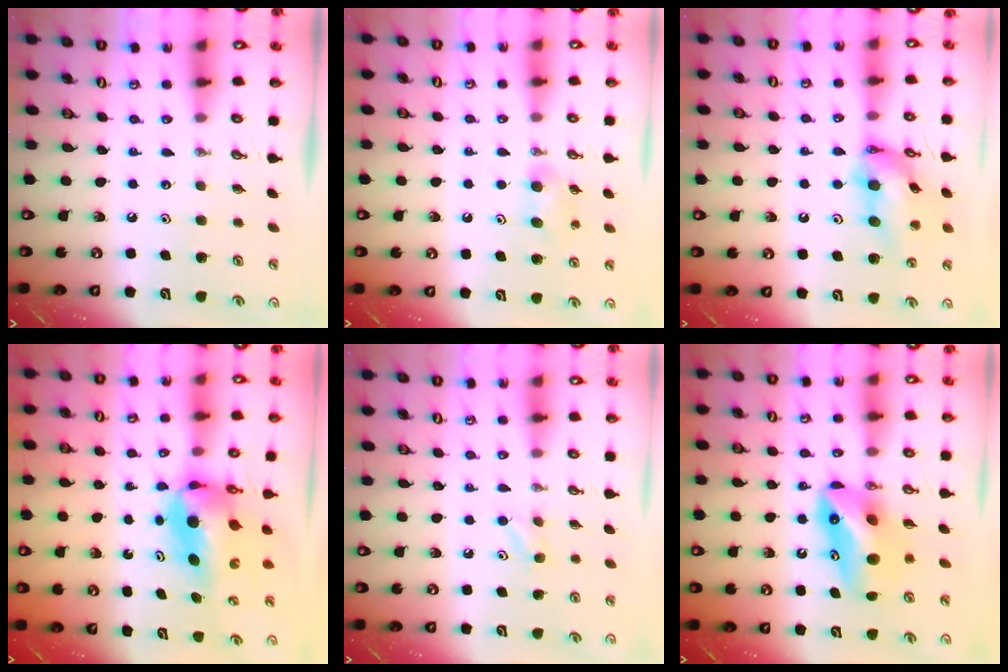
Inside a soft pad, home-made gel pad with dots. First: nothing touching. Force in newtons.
{"total": 5.1, "press": 4.7, "slide": 1.9}
{"total": 15.7, "press": 15.6, "slide": 2.0}
{"total": 8.4, "press": 7.5, "slide": 3.9}
{"total": 3.8, "press": 3.7, "slide": 0.5}
{"total": 9.8, "press": 9.1, "slide": 3.6}